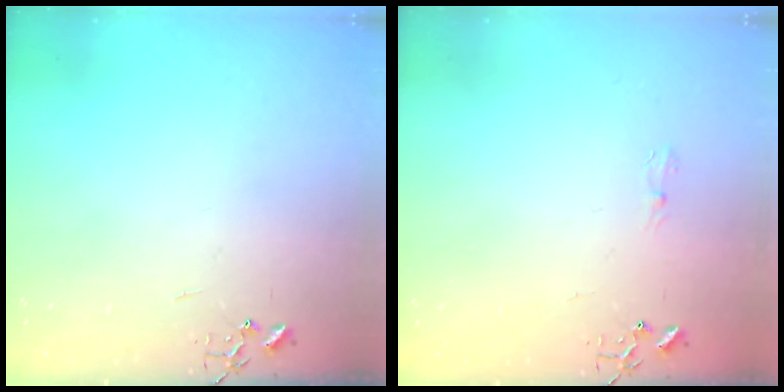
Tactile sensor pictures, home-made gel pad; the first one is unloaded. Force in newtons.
{"total": 5.5, "press": 5.4, "slide": 0.6}